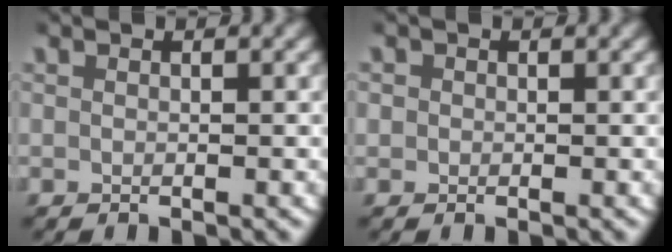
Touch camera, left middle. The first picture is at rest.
{"total": 1.6, "force": [0.3, 1.6, 0.4], "torque": [-0.012, 0.000, 0.002]}